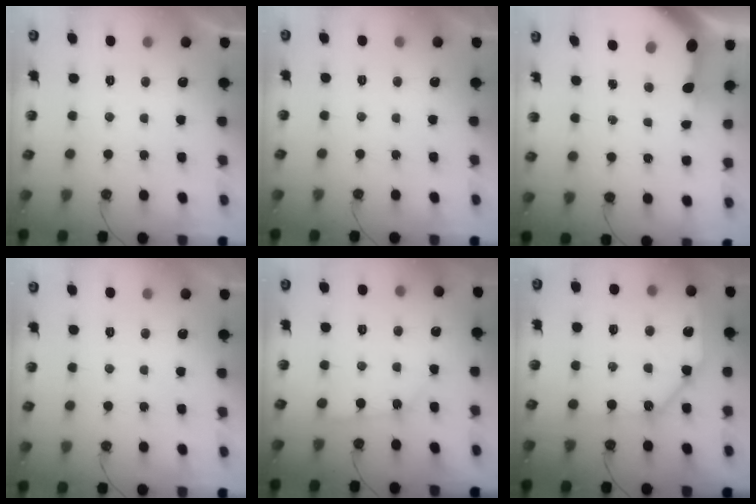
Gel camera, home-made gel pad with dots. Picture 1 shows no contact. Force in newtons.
{"total": 0.0}
{"total": 8.2, "press": 8.2, "slide": 0.9}
{"total": 0.0}
{"total": 1.8, "press": 1.7, "slide": 0.3}
{"total": 11.9, "press": 11.8, "slide": 1.6}